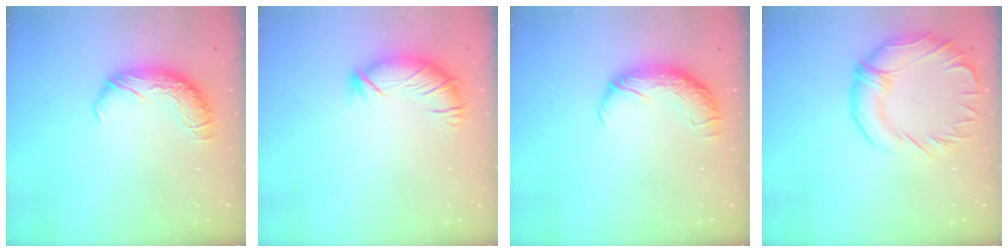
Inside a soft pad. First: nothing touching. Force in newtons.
{"total": 2.8, "press": 2.0, "slide": 2.0}
{"total": 2.4, "press": 1.2, "slide": 2.1}
{"total": 5.6, "press": 5.0, "slide": 2.5}